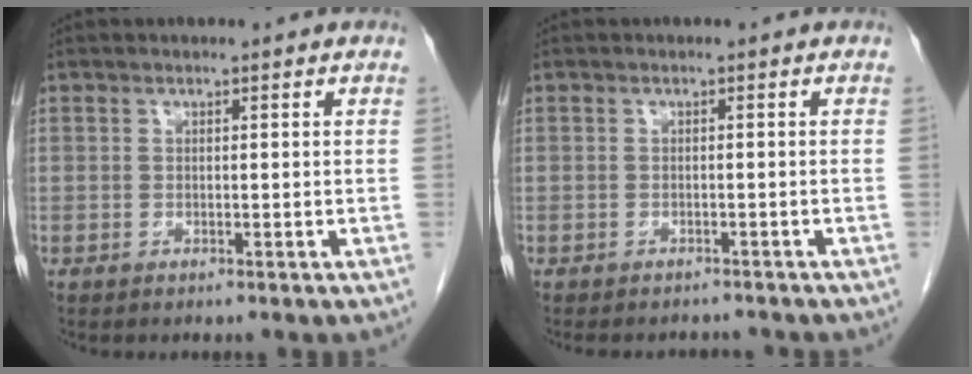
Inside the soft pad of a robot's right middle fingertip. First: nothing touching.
{"total": 5.0, "force": [-4.7, 1.4, 1.1], "torque": [-0.012, -0.005, -0.058]}